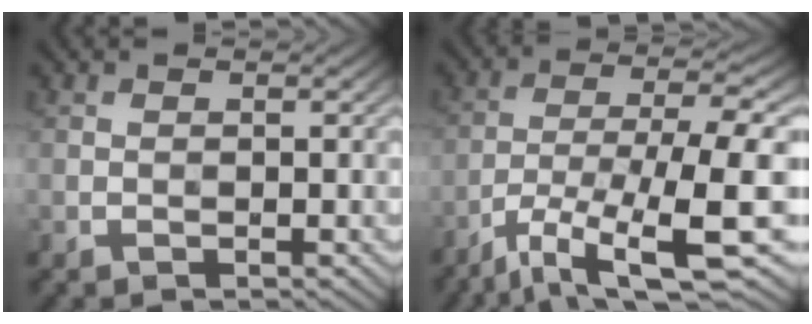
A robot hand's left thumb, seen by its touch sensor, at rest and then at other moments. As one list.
[{"total": 13.8, "force": [-7.3, 3.5, 11.1], "torque": [-0.203, -0.018, -0.124]}]